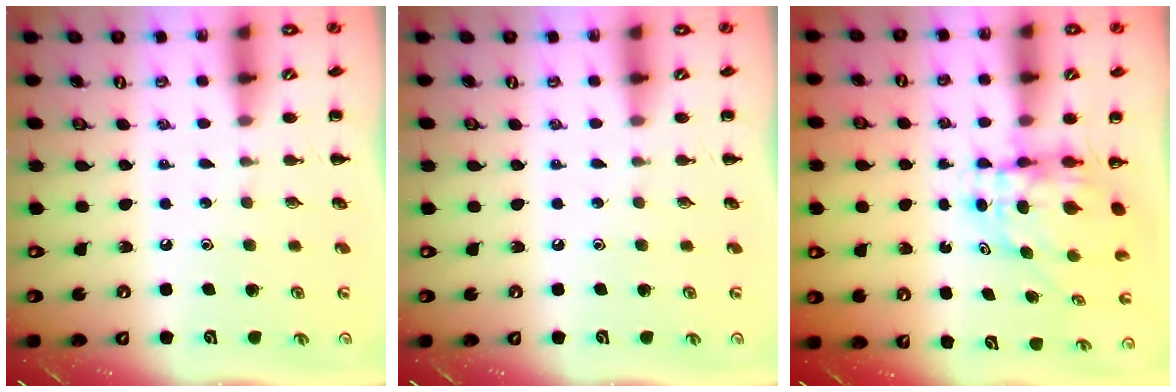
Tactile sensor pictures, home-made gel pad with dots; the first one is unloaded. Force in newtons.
{"total": 0.0}
{"total": 6.0, "press": 5.8, "slide": 1.3}